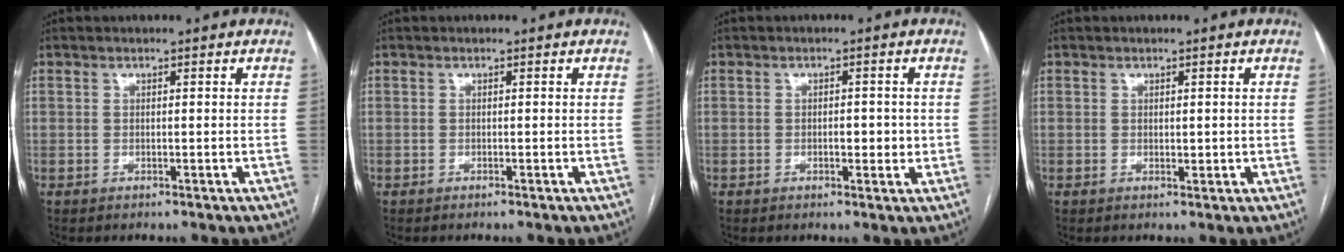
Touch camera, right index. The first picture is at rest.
{"total": 0.0}
{"total": 2.6, "force": [-0.3, 1.3, 2.3], "torque": [-0.033, 0.002, -0.002]}
{"total": 1.2, "force": [0.1, 0.7, 0.9], "torque": [-0.013, -0.004, 0.005]}